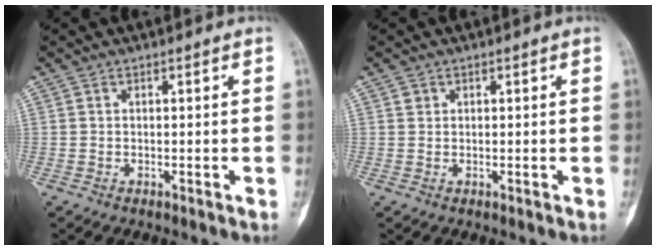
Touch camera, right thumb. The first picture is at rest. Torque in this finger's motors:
{"motor_torque": [-0.31, 0.27, 0.08, -0.13, -0.05]}